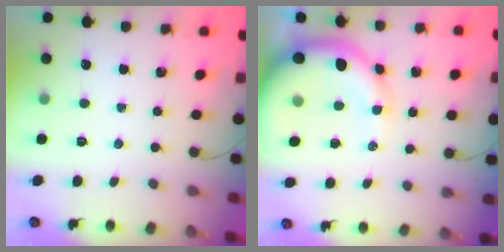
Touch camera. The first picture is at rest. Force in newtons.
{"total": 12.1, "press": 11.6, "slide": 3.1}